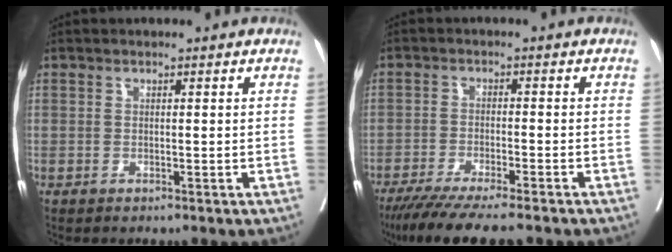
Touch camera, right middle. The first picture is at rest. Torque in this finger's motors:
{"motor_torque": [0.93, -0.92, 0.17, 0.05]}